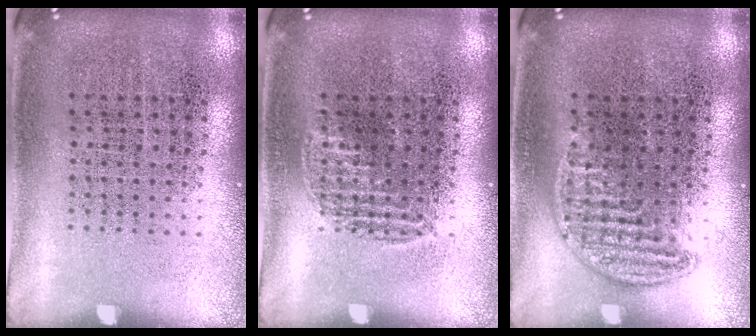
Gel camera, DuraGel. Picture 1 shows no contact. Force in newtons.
{"total": 0.9, "press": 0.8, "slide": 0.2}
{"total": 0.9, "press": 0.9, "slide": 0.2}